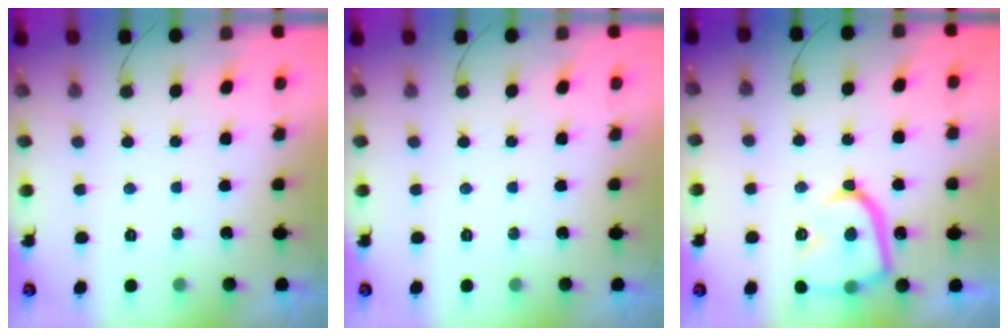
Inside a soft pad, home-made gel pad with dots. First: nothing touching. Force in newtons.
{"total": 0.0}
{"total": 15.7, "press": 15.6, "slide": 1.1}